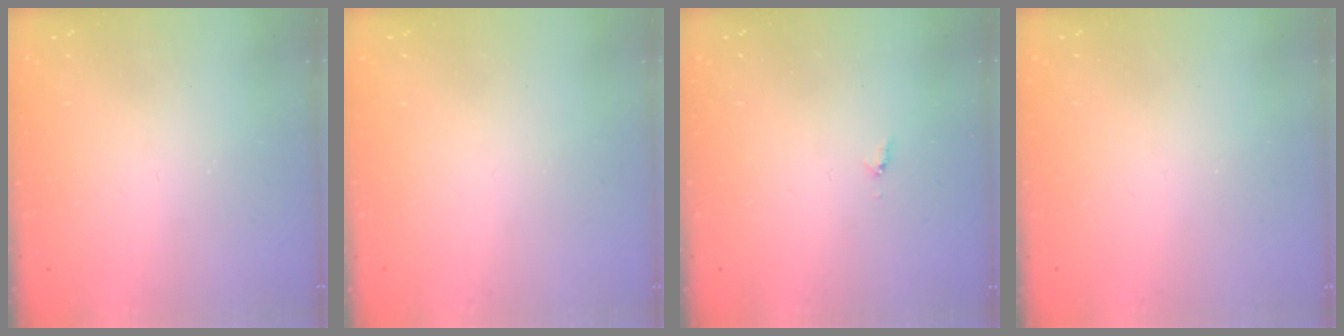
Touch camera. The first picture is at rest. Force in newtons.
{"total": 0.0}
{"total": 3.5, "press": 3.5, "slide": 0.5}
{"total": 0.0}